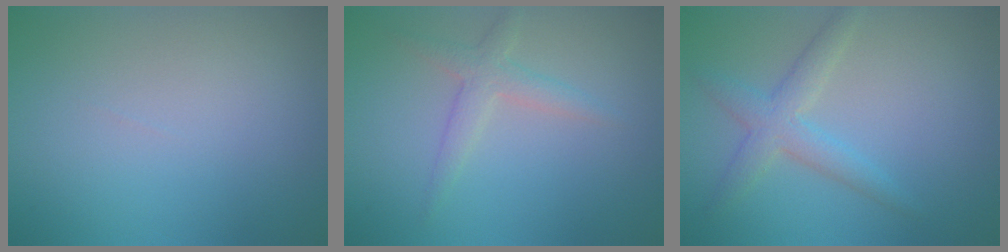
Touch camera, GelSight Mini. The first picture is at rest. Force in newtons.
{"total": 2.2, "press": 2.2, "slide": 0.1}
{"total": 3.0, "press": 3.0, "slide": 0.1}